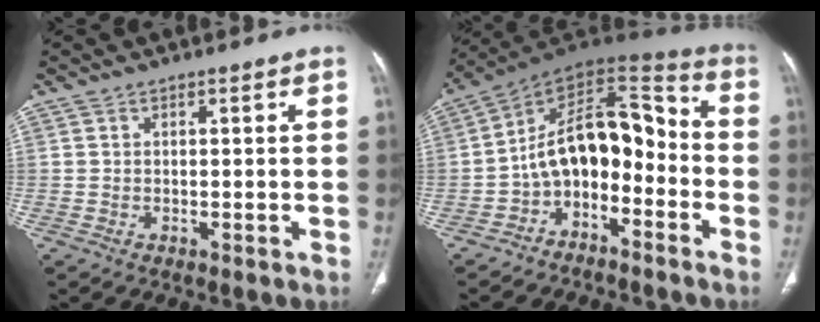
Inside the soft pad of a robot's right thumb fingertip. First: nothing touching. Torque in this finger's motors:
{"motor_torque": [1.03, 0.84, 1.28, -0.76, 0.37]}